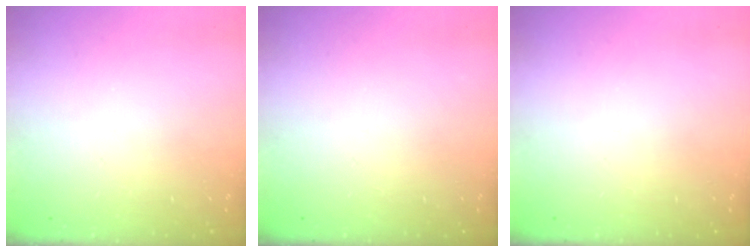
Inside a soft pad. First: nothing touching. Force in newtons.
{"total": 0.0}
{"total": 0.0}